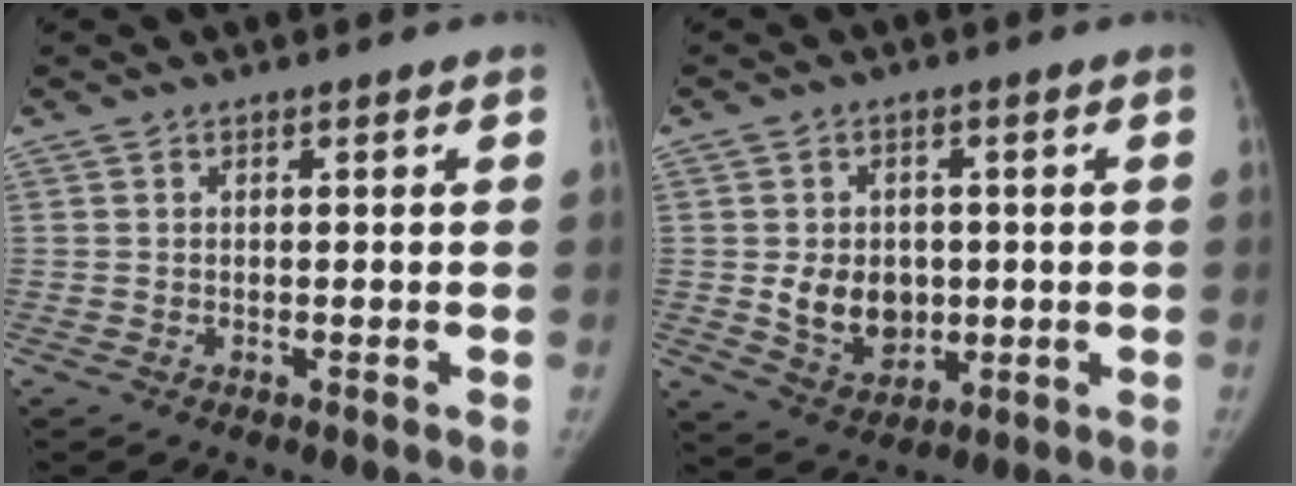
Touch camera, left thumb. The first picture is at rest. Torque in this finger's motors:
{"motor_torque": [0.01, 0.03, 0.09, 0.10, 0.01]}